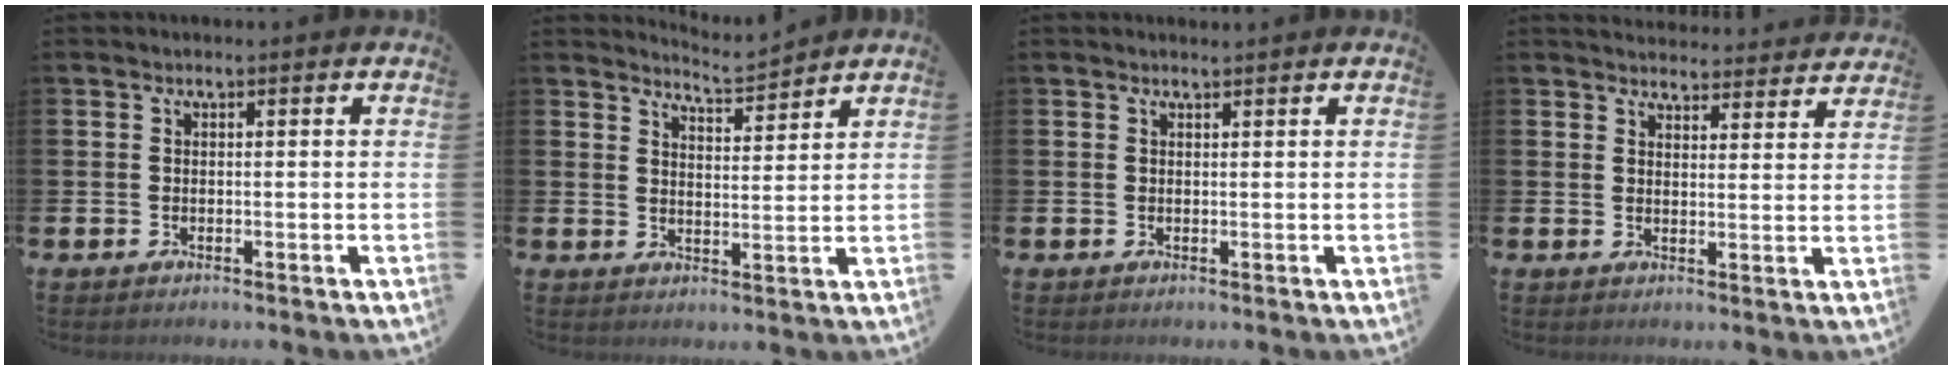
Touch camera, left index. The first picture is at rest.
{"total": 4.7, "force": [4.7, 0.0, 0.1], "torque": [-0.011, -0.032, 0.083]}
{"total": 0.6, "force": [0.6, 0.0, 0.0], "torque": [0.000, -0.002, 0.011]}
{"total": 4.1, "force": [4.0, 0.8, 0.1], "torque": [0.000, -0.029, 0.072]}